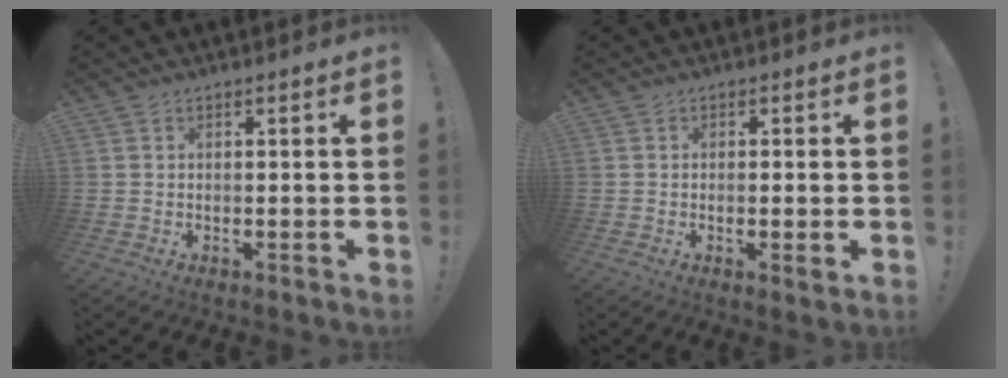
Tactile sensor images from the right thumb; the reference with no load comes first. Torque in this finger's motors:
{"motor_torque": [-0.25, -0.37, -0.18, 0.31, -0.02]}